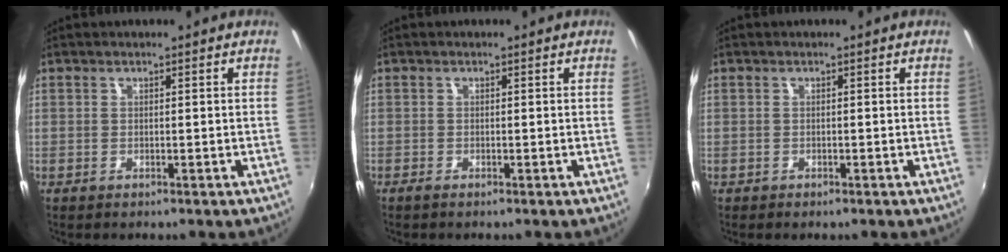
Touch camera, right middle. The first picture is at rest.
{"total": 0.9, "force": [-0.7, 0.1, 0.5], "torque": [-0.010, -0.005, -0.015]}
{"total": 0.5, "force": [-0.4, 0.4, 0.1], "torque": [-0.004, -0.002, -0.007]}